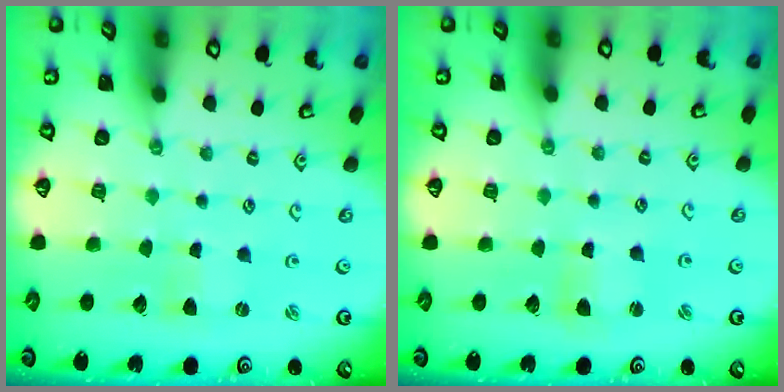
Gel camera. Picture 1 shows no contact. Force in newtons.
{"total": 2.7, "press": 2.7, "slide": 0.4}